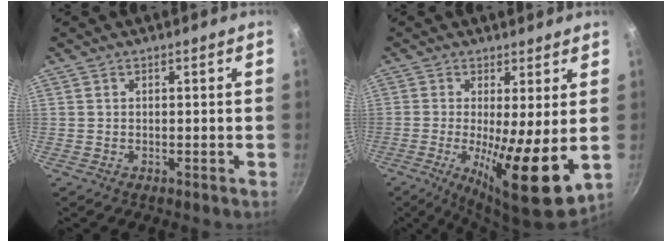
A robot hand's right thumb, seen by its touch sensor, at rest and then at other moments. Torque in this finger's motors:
{"motor_torque": [-0.11, 1.02, 0.21, -0.21, 0.25]}